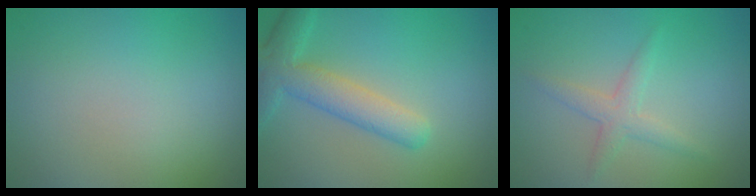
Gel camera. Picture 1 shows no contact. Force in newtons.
{"total": 4.4, "press": 4.4, "slide": 0.2}
{"total": 1.9, "press": 1.9, "slide": 0.0}